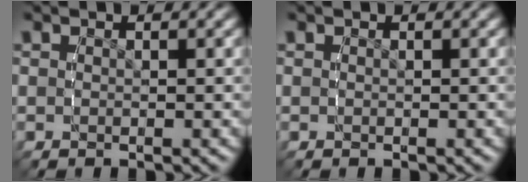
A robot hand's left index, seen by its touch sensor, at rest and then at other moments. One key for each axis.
{"total": 0.0}